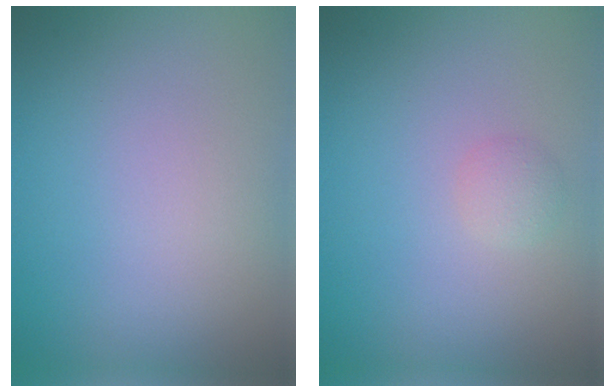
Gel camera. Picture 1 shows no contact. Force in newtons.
{"total": 1.1, "press": 1.1, "slide": 0.1}